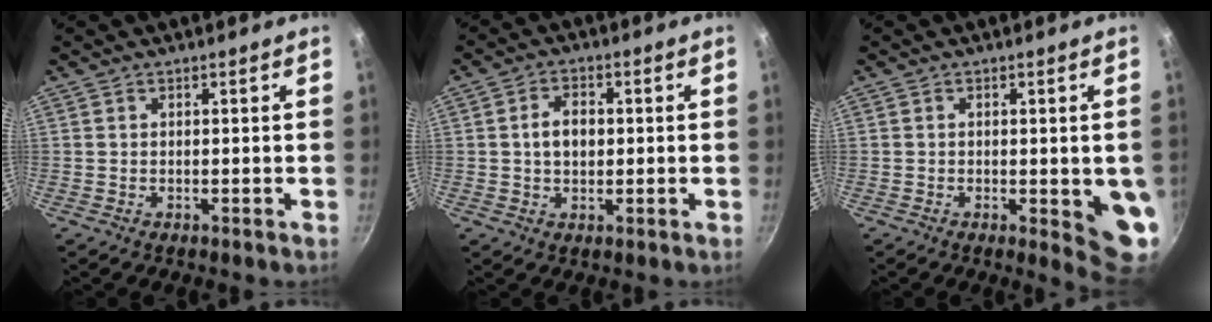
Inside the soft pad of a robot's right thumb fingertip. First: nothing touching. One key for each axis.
{"total": 5.4, "fx": 0.4, "fy": 3.7, "fz": 3.9, "tx": -0.051, "ty": 0.010, "tz": 0.003}
{"total": 7.6, "fx": -1.0, "fy": 2.3, "fz": 7.2, "tx": -0.068, "ty": -0.008, "tz": -0.010}